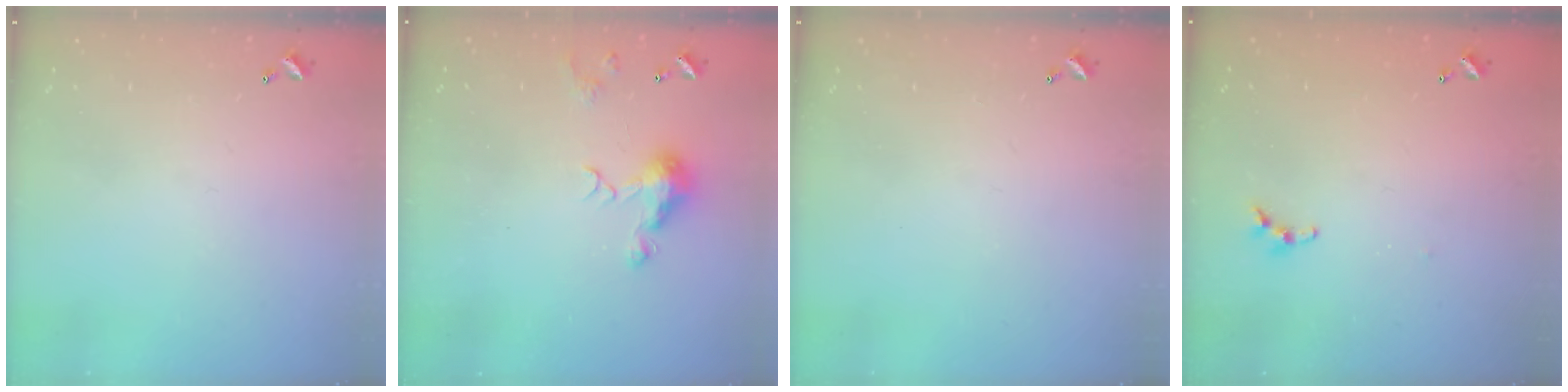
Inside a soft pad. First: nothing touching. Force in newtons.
{"total": 7.3, "press": 7.3, "slide": 1.0}
{"total": 0.0}
{"total": 4.9, "press": 4.8, "slide": 0.2}